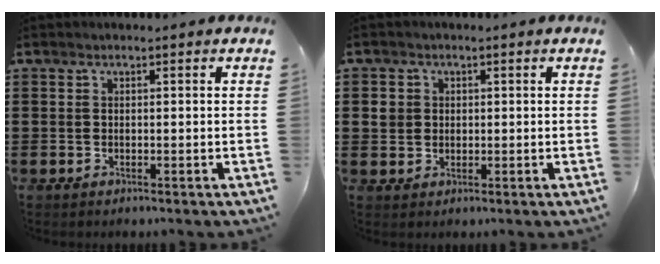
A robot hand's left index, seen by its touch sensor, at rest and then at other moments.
{"total": 2.1, "force": [0.4, 2.0, 0.4], "torque": [-0.016, 0.010, 0.005]}